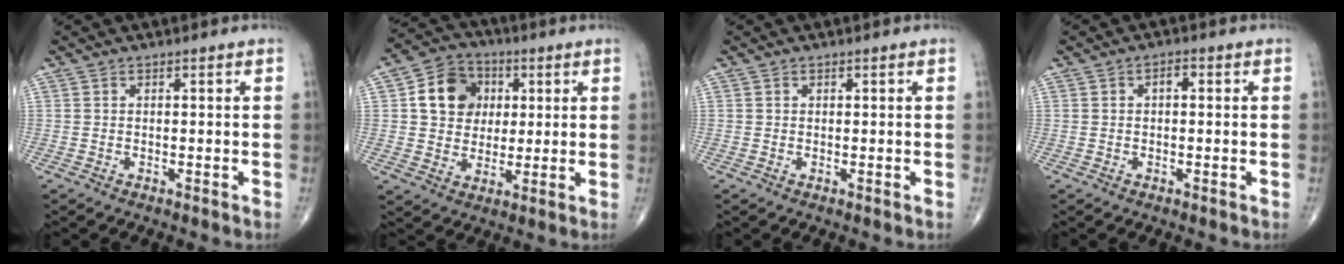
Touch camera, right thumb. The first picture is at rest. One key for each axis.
{"total": 11.2, "fx": 2.5, "fy": 9.4, "fz": 5.6, "tx": -0.061, "ty": 0.003, "tz": 0.037}
{"total": 0.0}
{"total": 1.8, "fx": 0.2, "fy": 0.9, "fz": 1.5, "tx": -0.023, "ty": 0.008, "tz": 0.001}